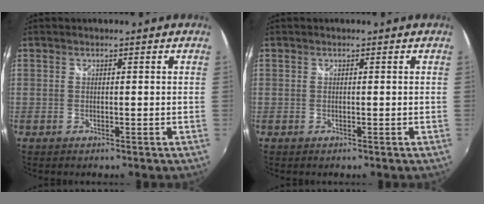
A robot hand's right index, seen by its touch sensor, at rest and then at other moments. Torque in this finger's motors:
{"motor_torque": [-0.02, -0.01, 0.00, 0.01]}